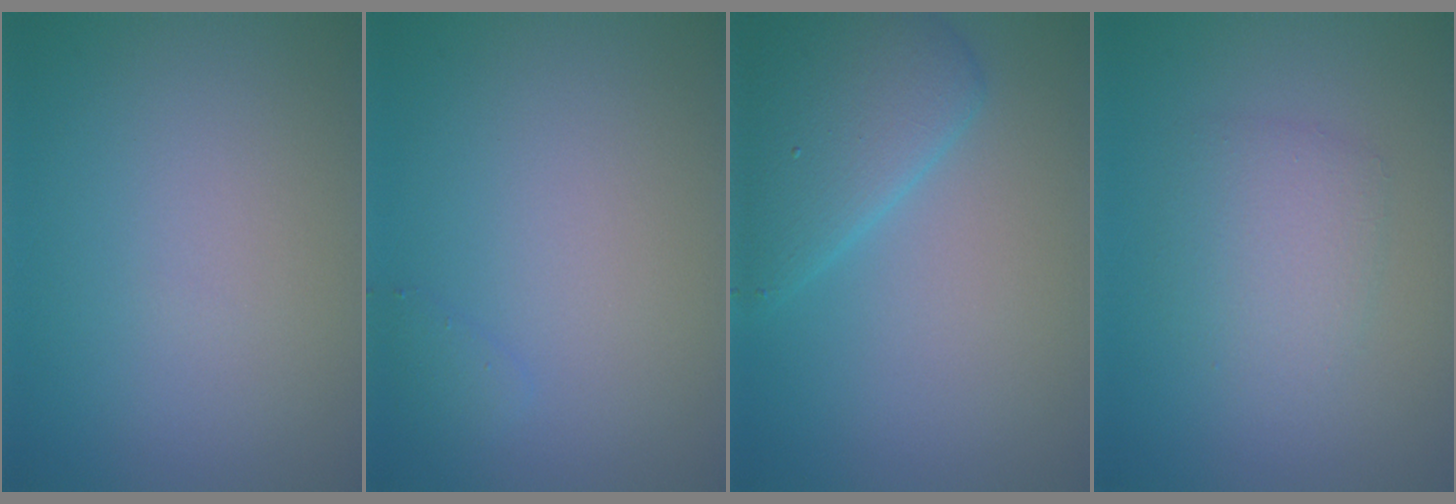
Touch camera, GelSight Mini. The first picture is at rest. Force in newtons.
{"total": 0.8, "press": 0.8, "slide": 0.1}
{"total": 5.4, "press": 5.4, "slide": 0.2}
{"total": 2.7, "press": 2.7, "slide": 0.1}